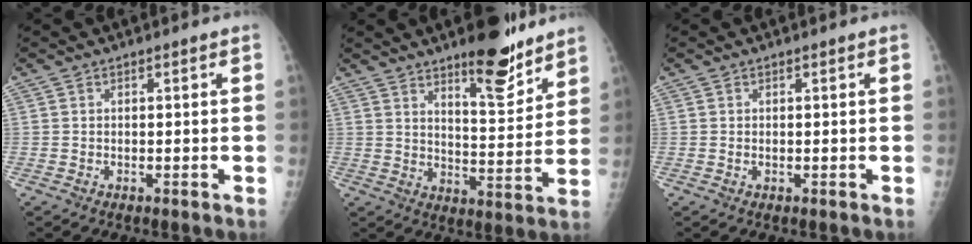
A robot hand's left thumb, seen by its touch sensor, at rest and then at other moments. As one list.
[{"total": 12.4, "force": [9.0, 3.7, 7.7], "torque": [-0.082, -0.069, 0.140]}, {"total": 0.7, "force": [0.3, 0.3, 0.6], "torque": [-0.009, 0.003, 0.007]}]